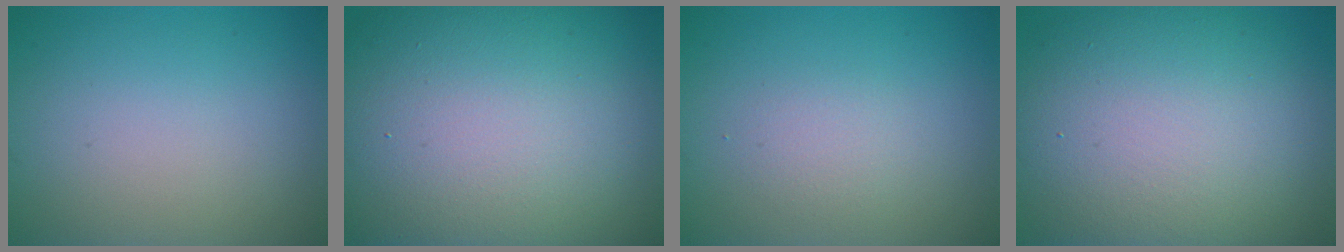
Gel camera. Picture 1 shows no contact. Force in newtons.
{"total": 21.1, "press": 21.0, "slide": 1.3}
{"total": 1.4, "press": 1.4, "slide": 0.0}
{"total": 14.1, "press": 14.0, "slide": 1.3}